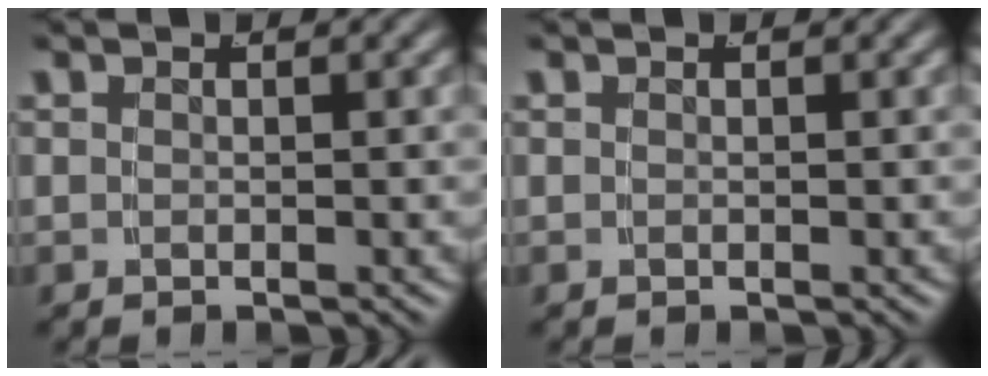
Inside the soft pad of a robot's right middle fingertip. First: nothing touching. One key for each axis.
{"total": 0.0}